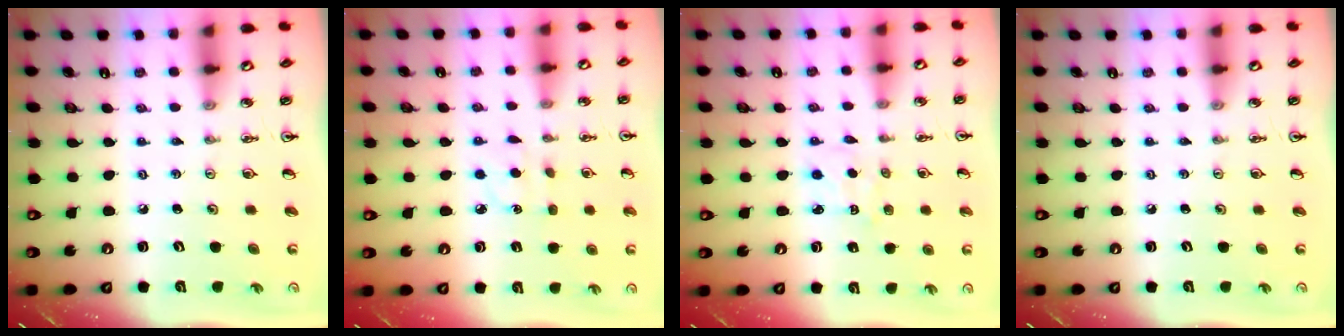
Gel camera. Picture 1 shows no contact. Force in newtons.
{"total": 4.5, "press": 4.4, "slide": 0.6}
{"total": 2.9, "press": 2.9, "slide": 0.4}
{"total": 0.0}